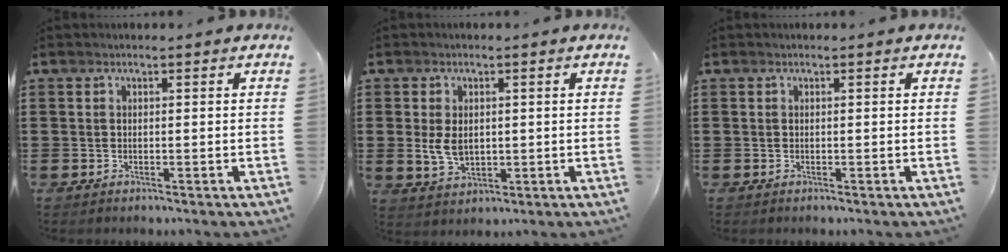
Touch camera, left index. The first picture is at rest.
{"total": 4.1, "force": [0.3, 2.8, 3.1], "torque": [-0.063, 0.002, 0.003]}
{"total": 0.0}